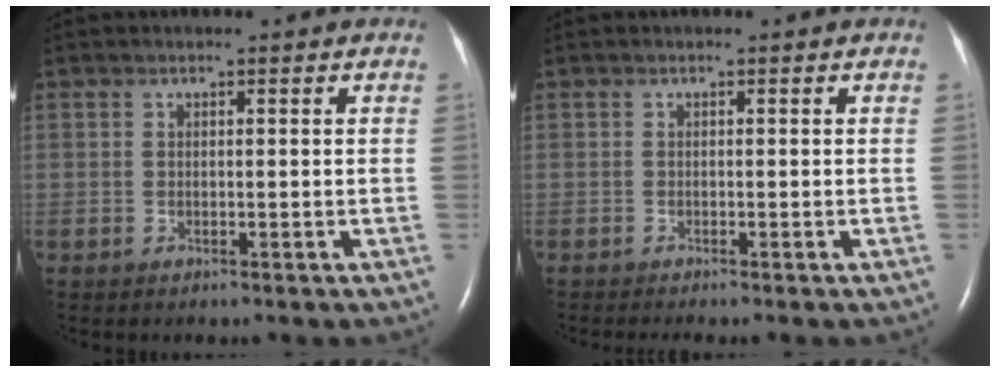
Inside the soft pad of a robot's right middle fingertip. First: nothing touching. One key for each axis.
{"total": 1.2, "fx": -0.9, "fy": -0.3, "fz": 0.7, "tx": -0.010, "ty": -0.002, "tz": -0.013}